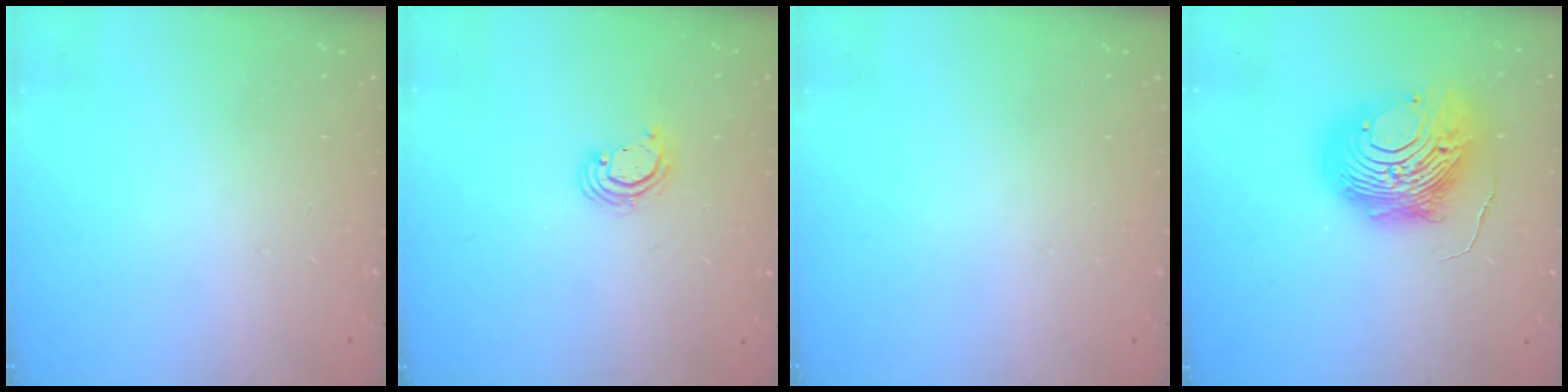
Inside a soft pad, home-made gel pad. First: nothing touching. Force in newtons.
{"total": 3.5, "press": 3.5, "slide": 0.3}
{"total": 0.0}
{"total": 15.7, "press": 15.6, "slide": 1.5}